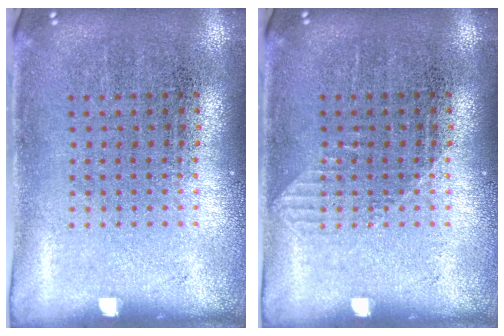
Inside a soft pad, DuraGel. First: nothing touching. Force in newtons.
{"total": 0.7, "press": 0.6, "slide": 0.2}